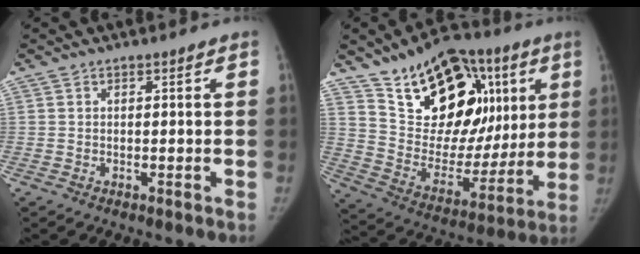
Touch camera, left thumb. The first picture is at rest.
{"total": 26.7, "force": [11.3, 16.5, 17.7], "torque": [-0.212, -0.007, 0.194]}